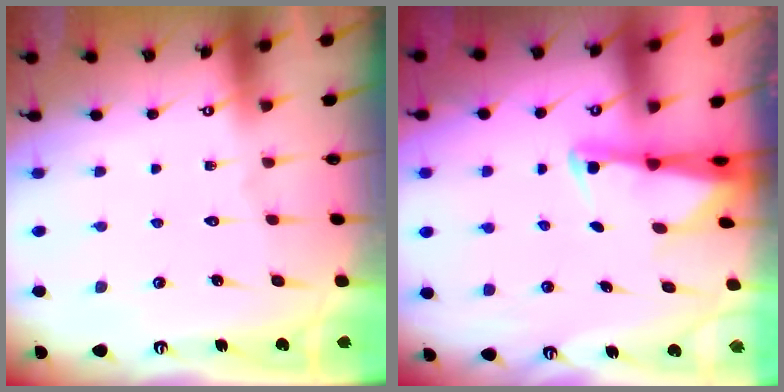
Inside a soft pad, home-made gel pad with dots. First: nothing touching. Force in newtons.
{"total": 2.5, "press": 2.4, "slide": 0.5}